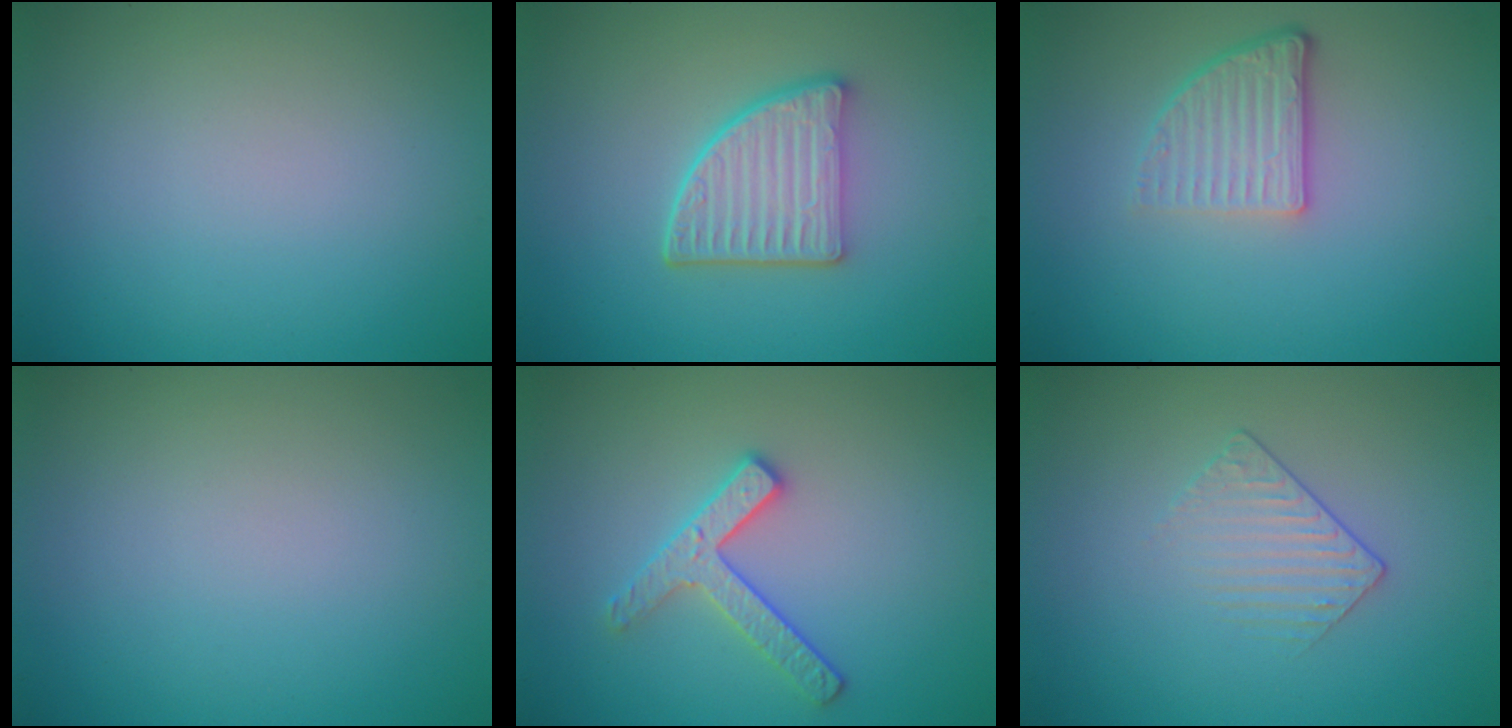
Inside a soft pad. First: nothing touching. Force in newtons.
{"total": 4.8, "press": 3.8, "slide": 2.9}
{"total": 3.7, "press": 2.5, "slide": 2.7}
{"total": 0.0}
{"total": 2.6, "press": 2.5, "slide": 0.6}
{"total": 1.4, "press": 0.9, "slide": 1.1}